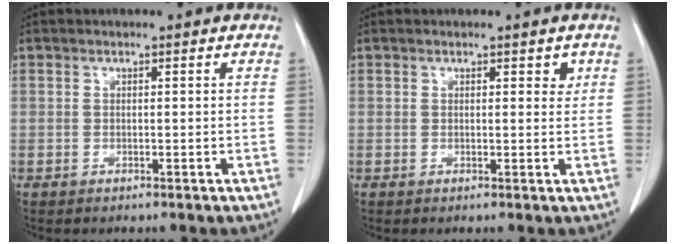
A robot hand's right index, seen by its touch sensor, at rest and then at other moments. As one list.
[{"total": 1.4, "force": [0.8, 0.8, 0.8], "torque": [-0.006, -0.003, 0.007]}]